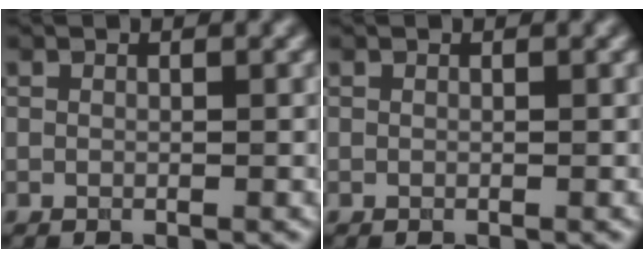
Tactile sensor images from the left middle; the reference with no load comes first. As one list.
[{"total": 0.0}]